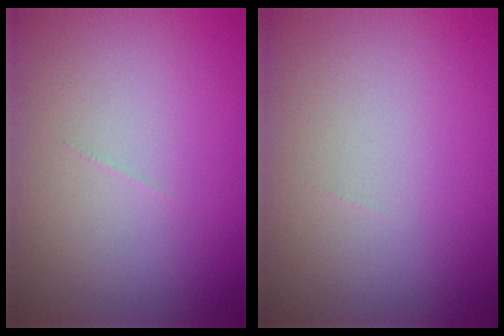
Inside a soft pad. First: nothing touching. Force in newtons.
{"total": 0.0}